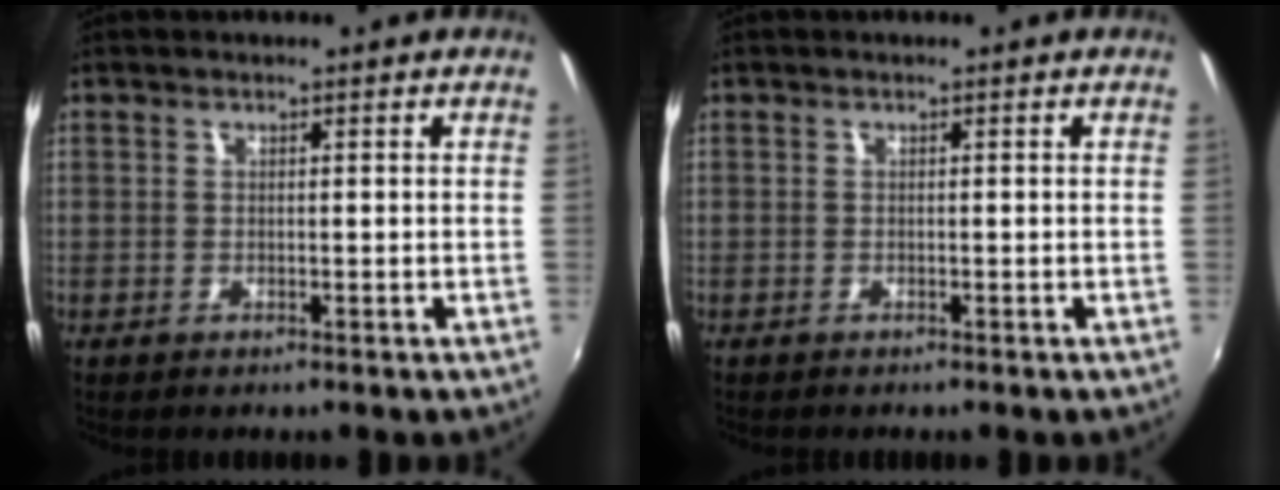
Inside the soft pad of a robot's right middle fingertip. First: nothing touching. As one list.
[{"total": 0.0}]